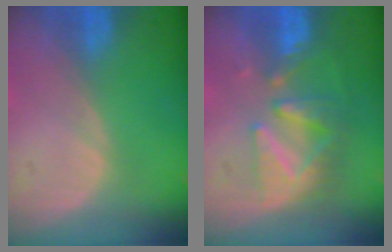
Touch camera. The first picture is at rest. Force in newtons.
{"total": 8.5, "press": 7.9, "slide": 3.2}